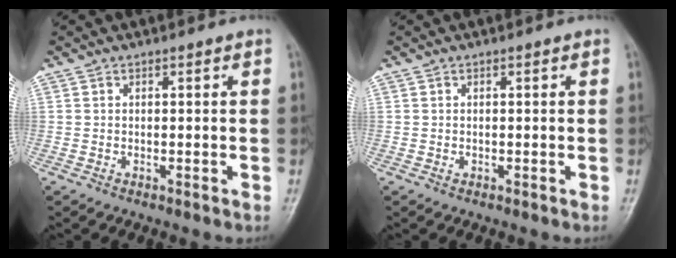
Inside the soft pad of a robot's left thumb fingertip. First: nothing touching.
{"total": 0.5, "force": [0.1, 0.4, 0.4], "torque": [0.000, 0.001, 0.002]}